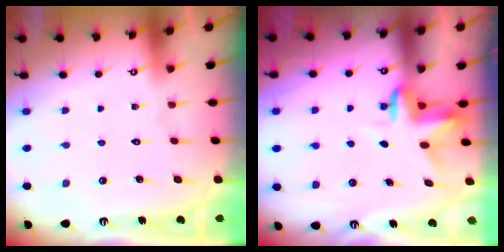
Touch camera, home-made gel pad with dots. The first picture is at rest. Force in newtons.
{"total": 3.5, "press": 3.5, "slide": 0.2}